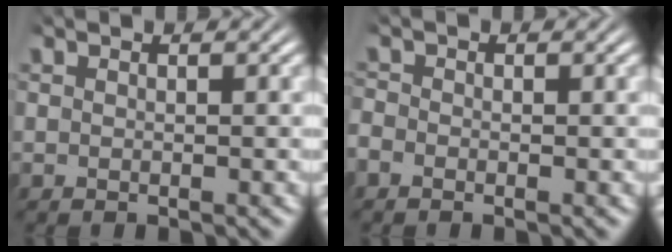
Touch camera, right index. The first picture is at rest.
{"total": 1.6, "force": [-0.8, 1.4, 0.5], "torque": [-0.014, -0.002, -0.021]}